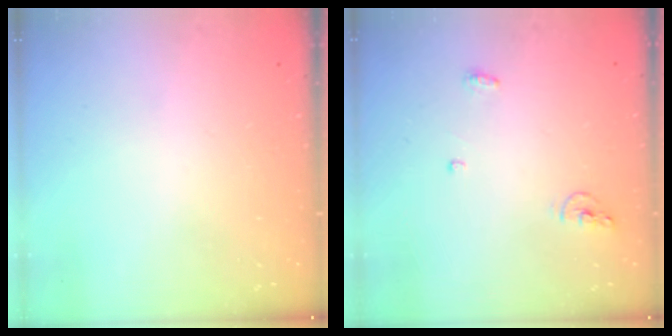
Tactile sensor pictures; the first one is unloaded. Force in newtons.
{"total": 4.8, "press": 4.7, "slide": 0.8}